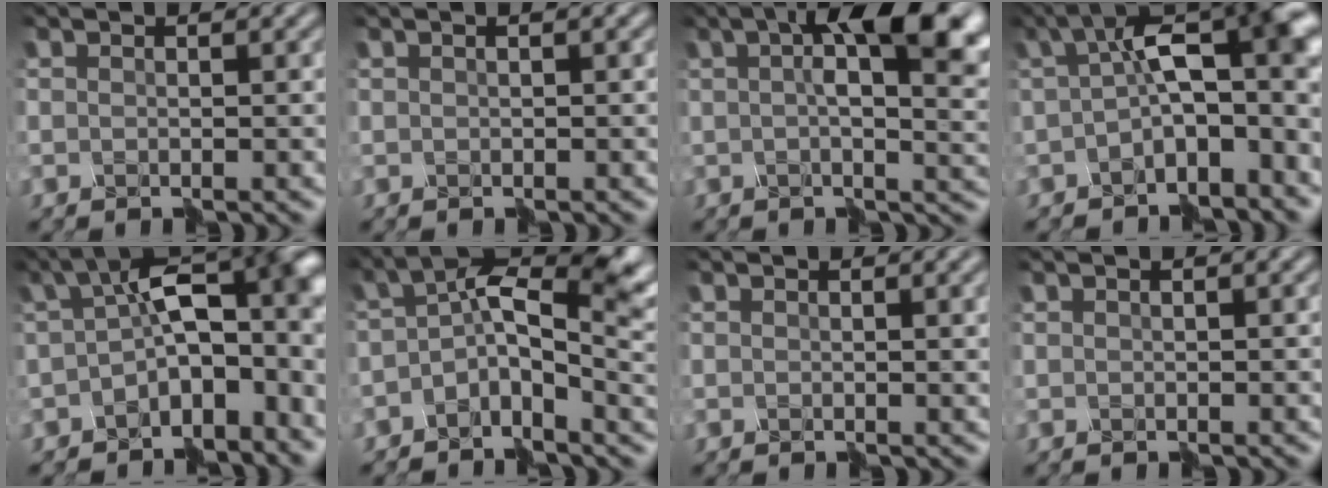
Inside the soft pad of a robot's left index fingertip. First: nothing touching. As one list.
[{"total": 1.1, "force": [0.1, 0.4, 1.0], "torque": [-0.010, 0.005, 0.005]}, {"total": 12.5, "force": [3.7, 5.1, 10.8], "torque": [-0.133, 0.024, 0.040]}, {"total": 9.4, "force": [0.1, 4.0, 8.5], "torque": [-0.111, 0.031, -0.017]}, {"total": 11.8, "force": [-1.0, 6.5, 9.7], "torque": [-0.121, 0.020, -0.020]}, {"total": 9.8, "force": [1.3, 4.5, 8.6], "torque": [-0.136, 0.024, -0.001]}, {"total": 1.9, "force": [0.6, 0.7, 1.7], "torque": [-0.015, 0.009, 0.008]}, {"total": 0.8, "force": [0.1, 0.2, 0.8], "torque": [-0.011, 0.002, 0.003]}]